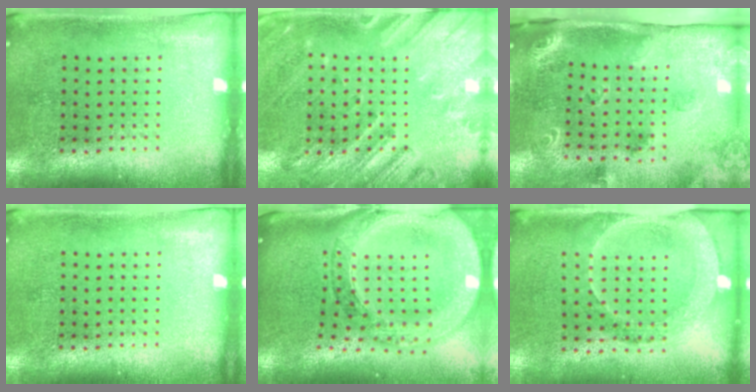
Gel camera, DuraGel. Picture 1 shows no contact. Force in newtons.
{"total": 2.5, "press": 2.0, "slide": 1.5}
{"total": 1.9, "press": 1.8, "slide": 0.6}
{"total": 0.0}
{"total": 3.4, "press": 2.7, "slide": 2.0}
{"total": 1.8, "press": 1.7, "slide": 0.7}